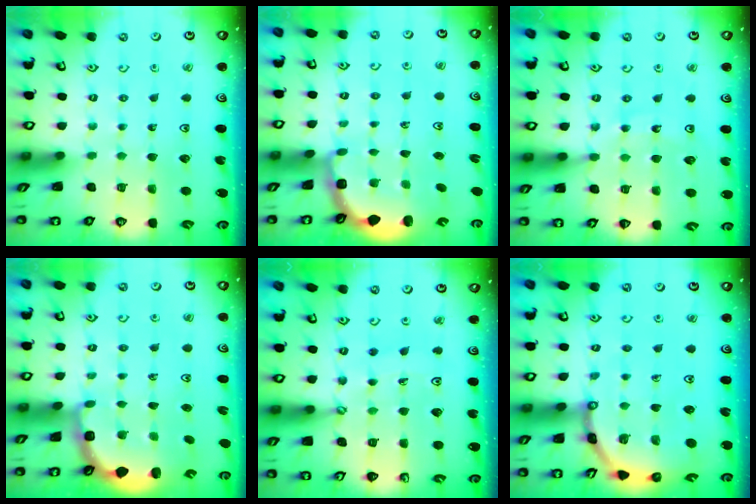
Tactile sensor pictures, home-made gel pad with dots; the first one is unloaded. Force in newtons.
{"total": 2.7, "press": 2.1, "slide": 1.7}
{"total": 12.5, "press": 12.0, "slide": 3.4}
{"total": 2.8, "press": 2.2, "slide": 1.7}
{"total": 9.3, "press": 9.1, "slide": 1.8}
{"total": 8.1, "press": 8.1, "slide": 1.0}